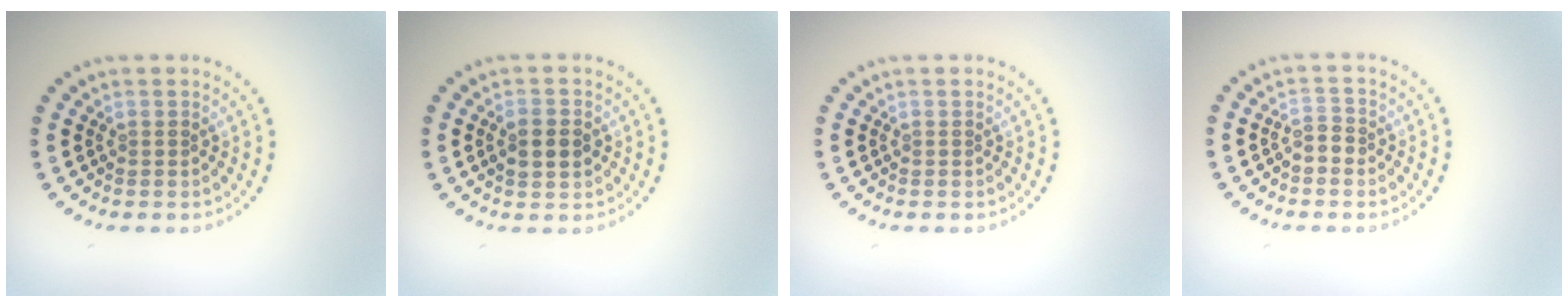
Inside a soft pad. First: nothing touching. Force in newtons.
{"total": 2.4, "press": 2.4, "slide": 0.1}
{"total": 0.0}
{"total": 1.3, "press": 1.2, "slide": 0.5}